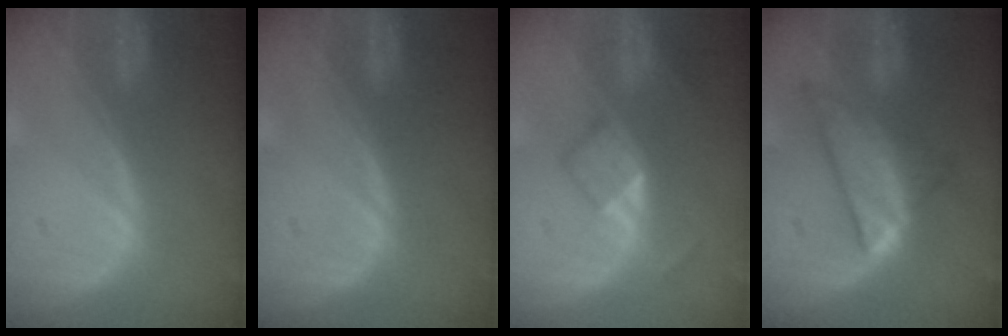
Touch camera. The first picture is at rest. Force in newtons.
{"total": 0.0}
{"total": 4.3, "press": 4.3, "slide": 0.6}
{"total": 7.5, "press": 7.5, "slide": 0.4}